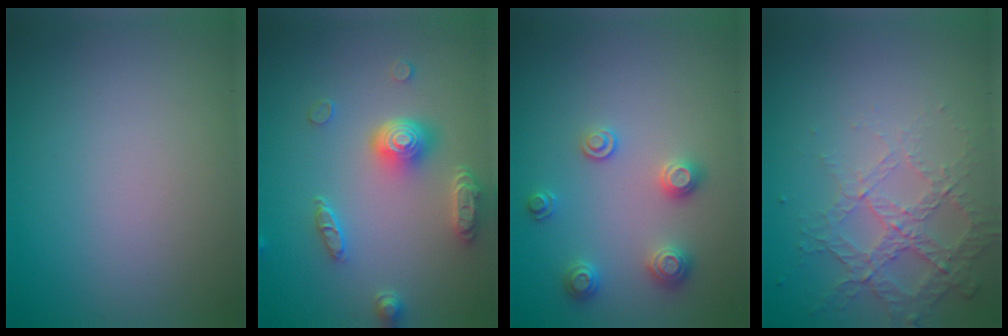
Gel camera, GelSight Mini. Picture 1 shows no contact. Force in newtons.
{"total": 4.7, "press": 3.7, "slide": 2.9}
{"total": 2.5, "press": 2.5, "slide": 0.3}
{"total": 4.5, "press": 2.9, "slide": 3.4}